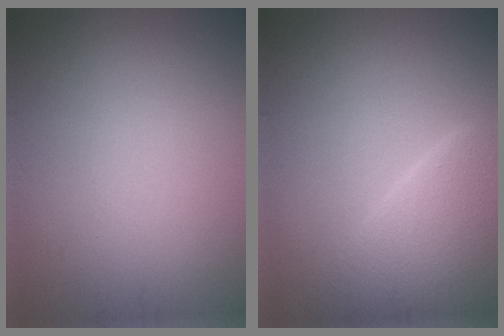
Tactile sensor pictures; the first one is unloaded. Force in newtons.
{"total": 5.1, "press": 5.1, "slide": 0.6}